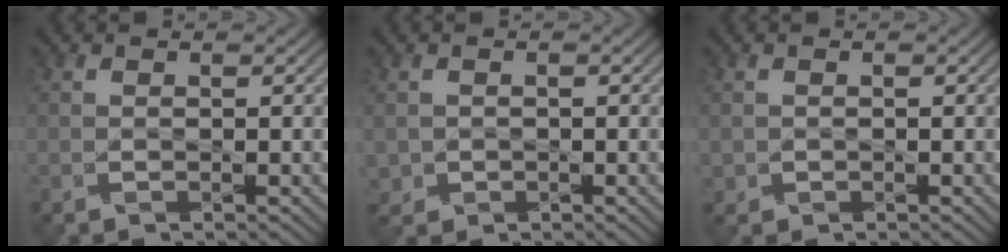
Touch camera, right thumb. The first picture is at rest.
{"total": 1.6, "force": [-0.2, 1.6, 0.0], "torque": [-0.001, -0.009, -0.006]}
{"total": 1.0, "force": [-0.2, 1.0, 0.0], "torque": [0.003, -0.008, -0.005]}